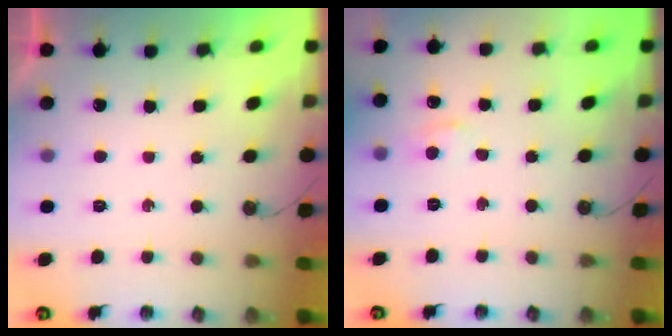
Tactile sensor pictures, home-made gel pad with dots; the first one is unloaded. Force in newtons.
{"total": 4.5, "press": 4.4, "slide": 0.6}